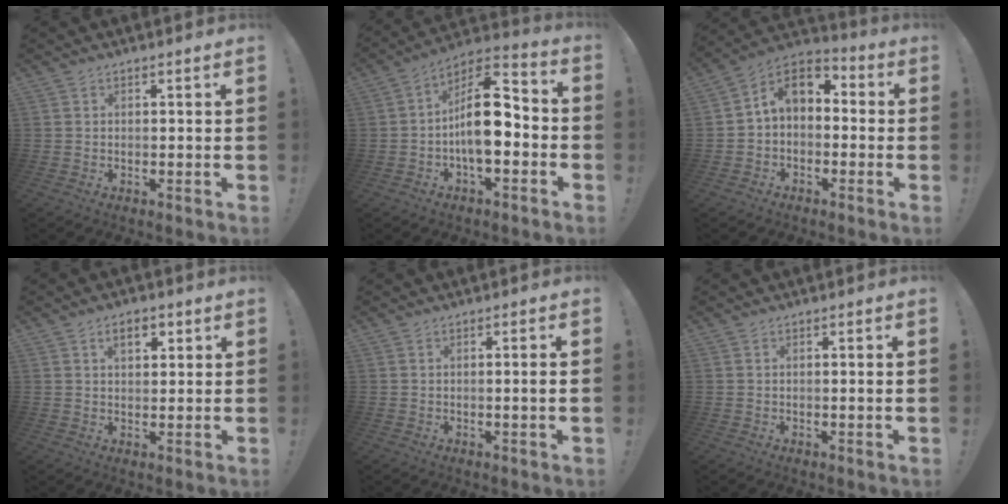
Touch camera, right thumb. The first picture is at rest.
{"total": 14.8, "force": [-1.4, 7.3, 12.8], "torque": [-0.210, 0.017, -0.022]}
{"total": 8.7, "force": [1.0, 6.2, 6.0], "torque": [-0.085, 0.011, 0.023]}
{"total": 5.1, "force": [2.5, 2.8, 3.5], "torque": [-0.053, 0.001, 0.041]}
{"total": 2.3, "force": [0.0, -0.3, 2.3], "torque": [-0.037, -0.003, -0.005]}
{"total": 1.3, "force": [0.4, -0.4, 1.2], "torque": [-0.018, -0.003, 0.004]}